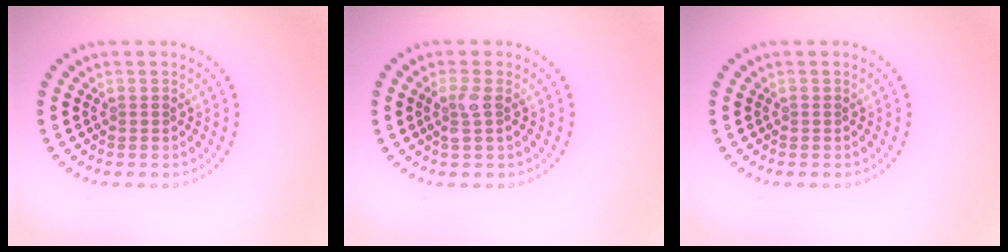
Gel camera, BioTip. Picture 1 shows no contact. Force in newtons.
{"total": 1.8, "press": 1.5, "slide": 1.0}
{"total": 0.0}